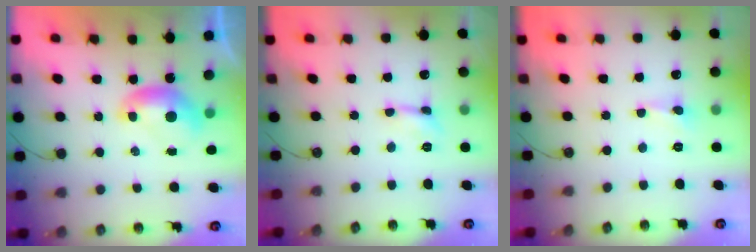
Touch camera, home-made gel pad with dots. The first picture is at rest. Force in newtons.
{"total": 1.0, "press": 0.9, "slide": 0.4}
{"total": 0.9, "press": 0.9, "slide": 0.2}